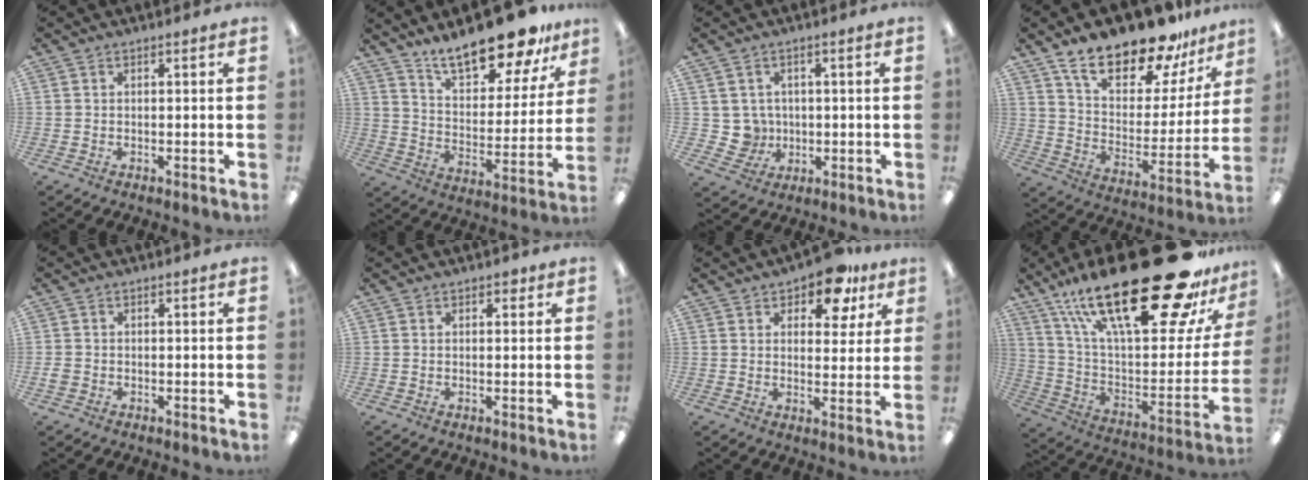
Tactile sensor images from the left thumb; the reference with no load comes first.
{"total": 17.9, "force": [15.3, 5.0, 7.9], "torque": [-0.132, -0.107, 0.265]}
{"total": 5.3, "force": [0.7, 5.2, 0.7], "torque": [-0.022, -0.001, 0.016]}
{"total": 20.1, "force": [16.5, 7.1, 9.0], "torque": [-0.158, -0.110, 0.288]}
{"total": 1.5, "force": [-0.3, 1.3, 0.7], "torque": [-0.011, 0.003, -0.007]}
{"total": 1.5, "force": [0.9, 0.9, 0.9], "torque": [-0.009, 0.001, 0.013]}
{"total": 10.1, "force": [6.9, 4.7, 5.6], "torque": [-0.065, -0.031, 0.117]}
{"total": 36.0, "force": [22.1, 12.3, 25.6], "torque": [-0.376, -0.139, 0.393]}